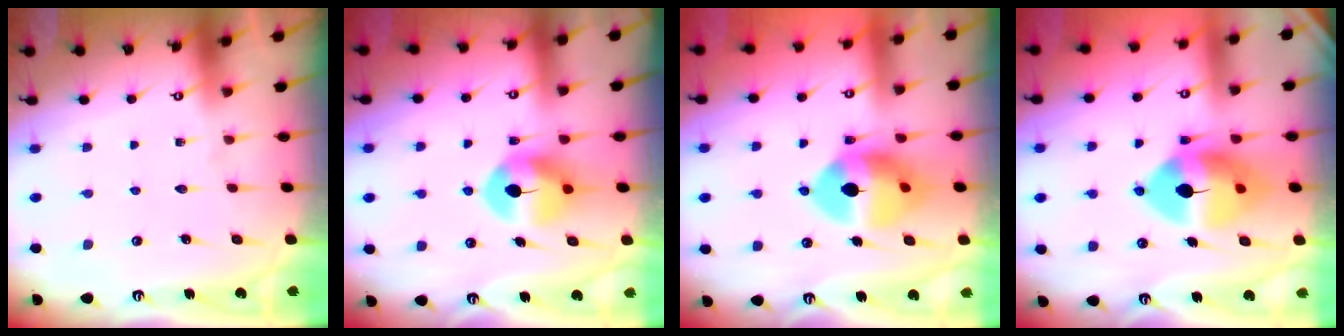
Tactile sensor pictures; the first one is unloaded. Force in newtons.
{"total": 7.9, "press": 7.8, "slide": 1.1}
{"total": 12.0, "press": 11.8, "slide": 1.9}
{"total": 13.7, "press": 13.5, "slide": 2.1}